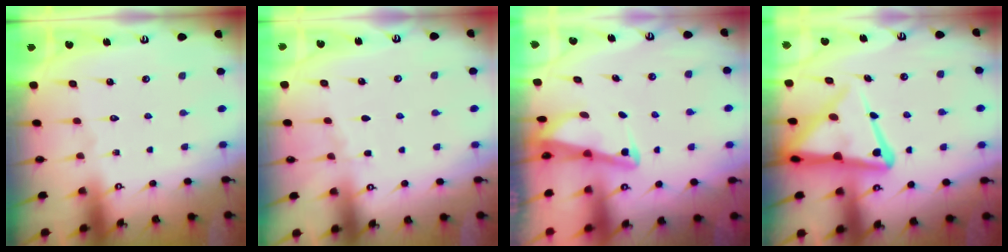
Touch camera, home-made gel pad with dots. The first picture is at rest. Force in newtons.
{"total": 3.2, "press": 3.1, "slide": 0.5}
{"total": 3.0, "press": 3.0, "slide": 0.3}
{"total": 14.1, "press": 14.1, "slide": 1.3}